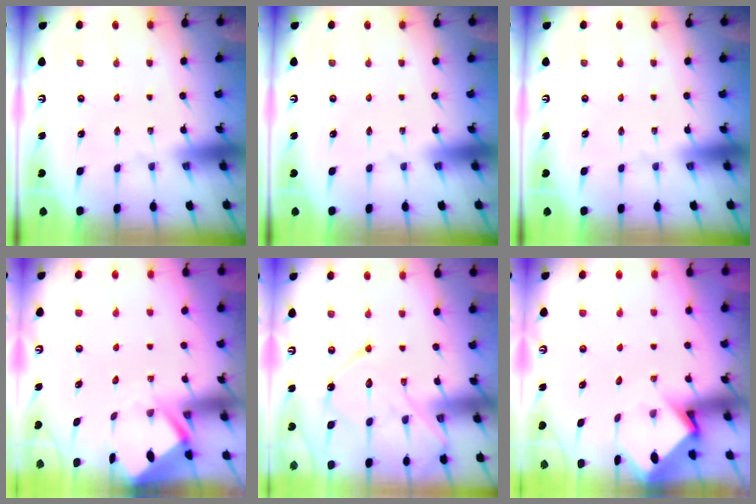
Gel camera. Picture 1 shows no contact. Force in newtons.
{"total": 0.0}
{"total": 0.0}
{"total": 3.5, "press": 3.4, "slide": 0.3}
{"total": 13.2, "press": 13.1, "slide": 1.0}
{"total": 3.8, "press": 3.8, "slide": 0.3}